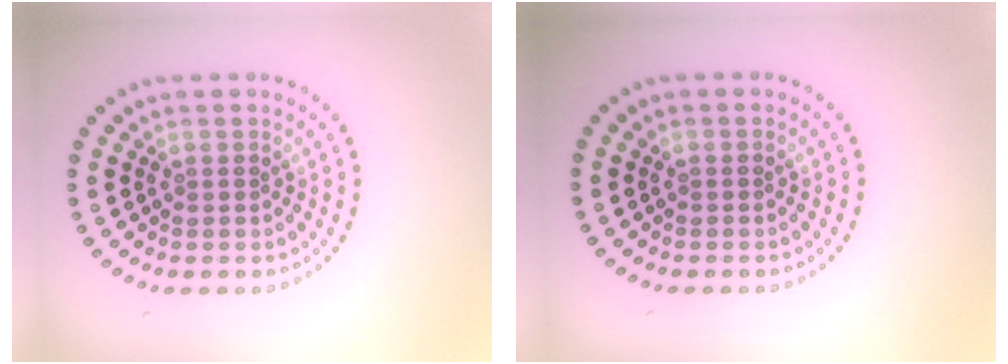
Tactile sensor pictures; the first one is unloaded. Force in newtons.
{"total": 0.0}